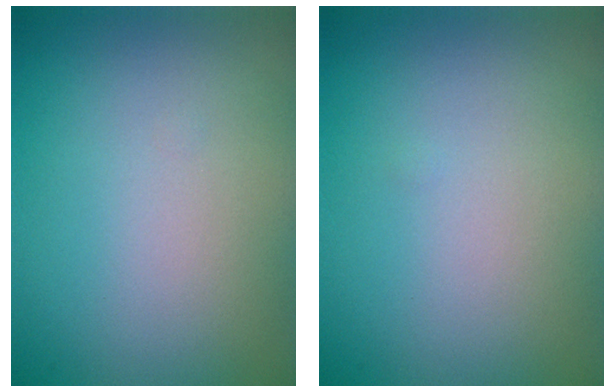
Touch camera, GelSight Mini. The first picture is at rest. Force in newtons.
{"total": 0.0}